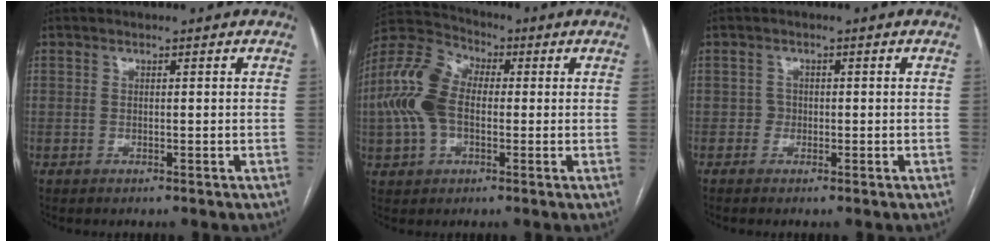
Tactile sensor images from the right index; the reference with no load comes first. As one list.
[{"total": 12.2, "force": [-0.3, 7.7, 9.4], "torque": [-0.236, 0.038, -0.007]}, {"total": 1.2, "force": [-0.4, 1.1, 0.1], "torque": [0.007, 0.007, -0.010]}]